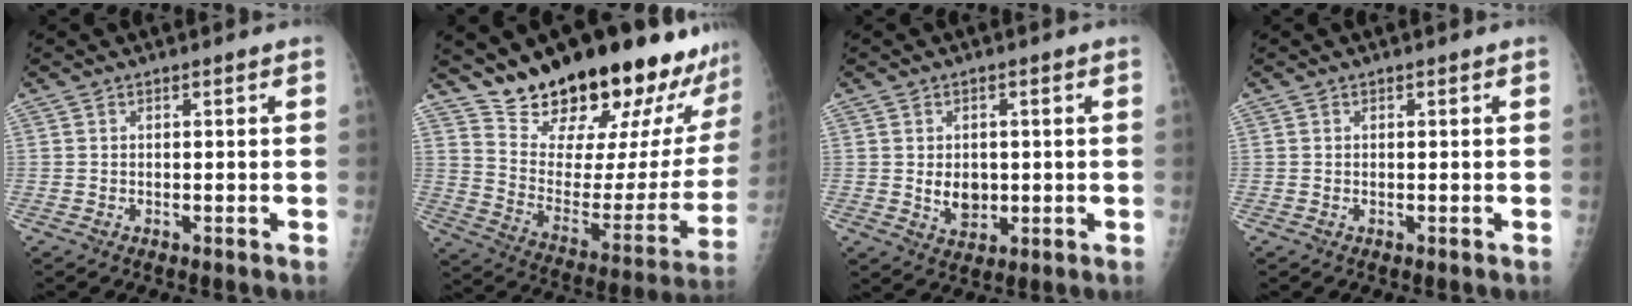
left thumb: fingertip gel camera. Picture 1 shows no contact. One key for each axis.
{"total": 28.1, "fx": 23.2, "fy": 8.2, "fz": 13.5, "tx": -0.175, "ty": -0.145, "tz": 0.332}
{"total": 5.0, "fx": 0.1, "fy": 3.9, "fz": 3.1, "tx": -0.027, "ty": -0.005, "tz": 0.012}
{"total": 0.0}